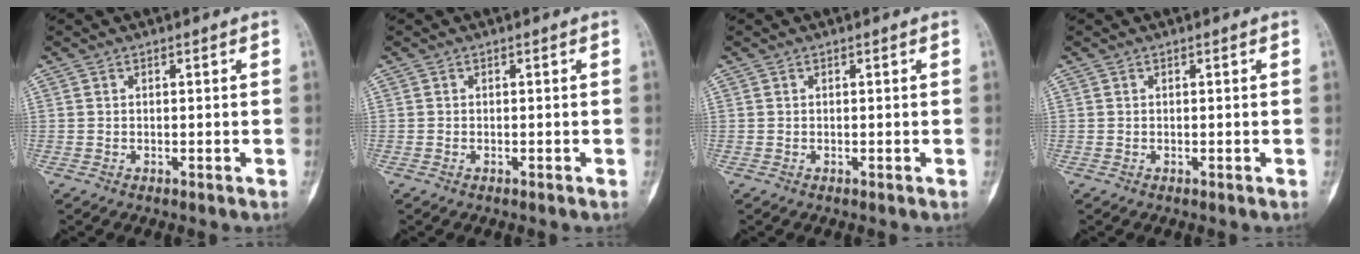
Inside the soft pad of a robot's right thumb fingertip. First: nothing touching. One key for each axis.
{"total": 0.0}
{"total": 0.0}
{"total": 0.0}